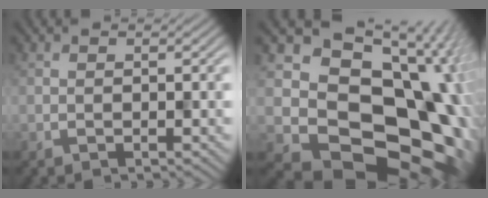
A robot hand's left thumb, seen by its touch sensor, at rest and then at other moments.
{"total": 18.0, "force": [-1.2, 14.3, 10.8], "torque": [-0.161, -0.060, 0.030]}